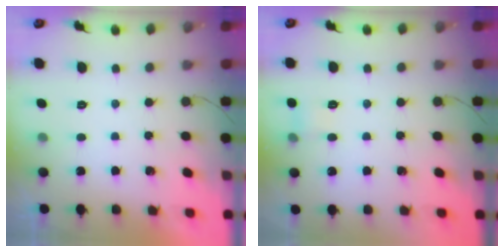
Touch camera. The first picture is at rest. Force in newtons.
{"total": 4.3, "press": 4.1, "slide": 1.3}